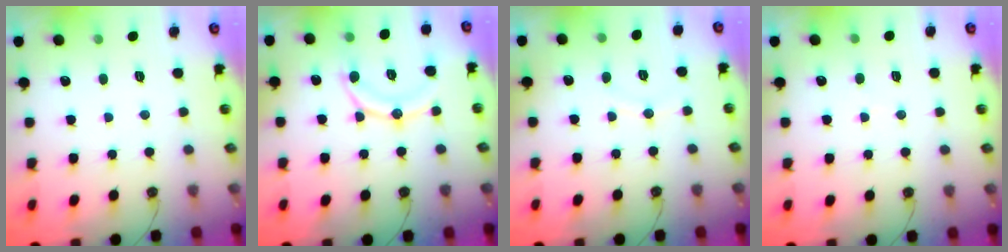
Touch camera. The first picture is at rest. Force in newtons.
{"total": 12.1, "press": 12.0, "slide": 1.4}
{"total": 4.5, "press": 4.5, "slide": 0.5}
{"total": 4.5, "press": 4.5, "slide": 0.4}